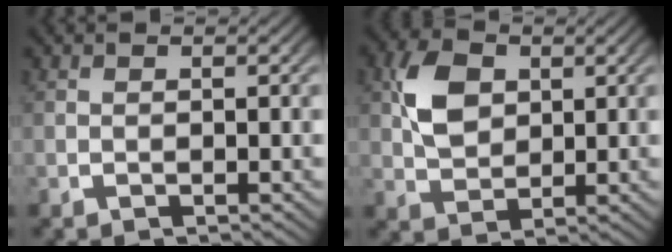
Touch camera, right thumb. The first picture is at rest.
{"total": 5.5, "force": [1.5, 3.7, 3.7], "torque": [-0.081, -0.013, 0.038]}